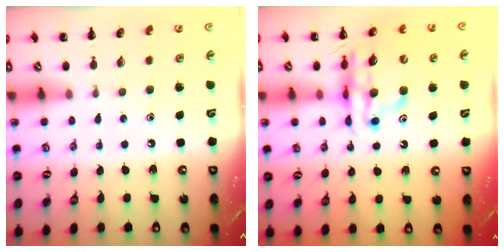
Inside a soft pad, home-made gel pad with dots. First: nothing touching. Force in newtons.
{"total": 15.3, "press": 14.8, "slide": 4.1}